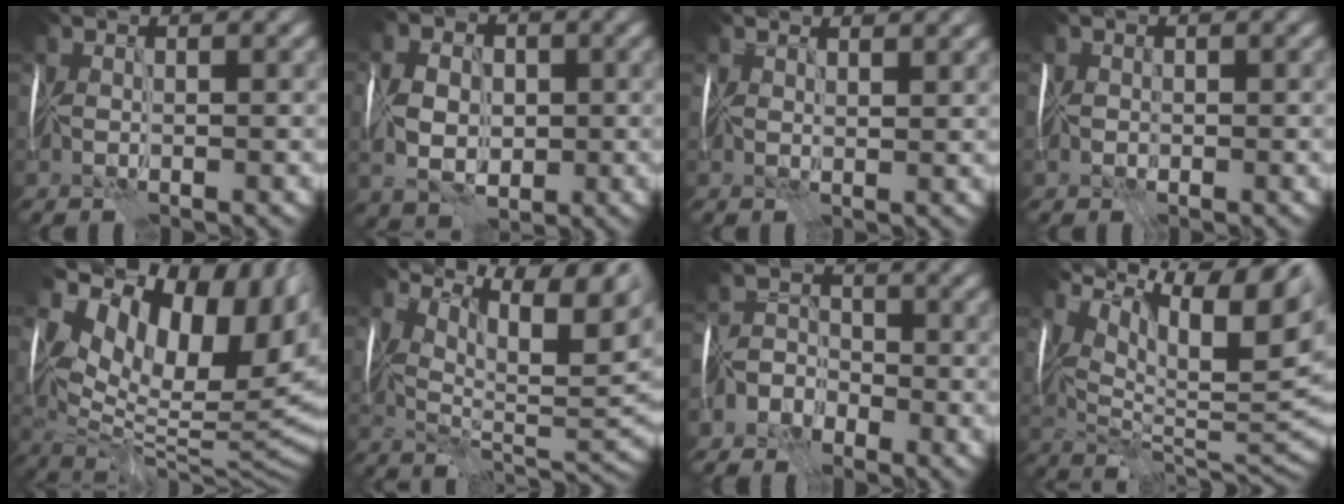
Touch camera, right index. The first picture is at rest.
{"total": 5.5, "force": [-0.3, 4.1, 3.7], "torque": [-0.062, 0.010, -0.014]}
{"total": 2.6, "force": [2.2, 0.9, 0.9], "torque": [-0.010, 0.011, 0.022]}
{"total": 1.5, "force": [-0.3, 1.4, 0.3], "torque": [0.007, 0.010, -0.013]}
{"total": 14.7, "force": [4.5, 8.1, 11.4], "torque": [-0.139, 0.001, 0.096]}
{"total": 10.4, "force": [6.0, 3.2, 7.8], "torque": [-0.129, 0.009, 0.107]}
{"total": 3.8, "force": [-3.3, 1.8, 0.3], "torque": [0.018, 0.003, -0.065]}
{"total": 14.3, "force": [7.4, 5.4, 11.0], "torque": [-0.179, 0.017, 0.133]}